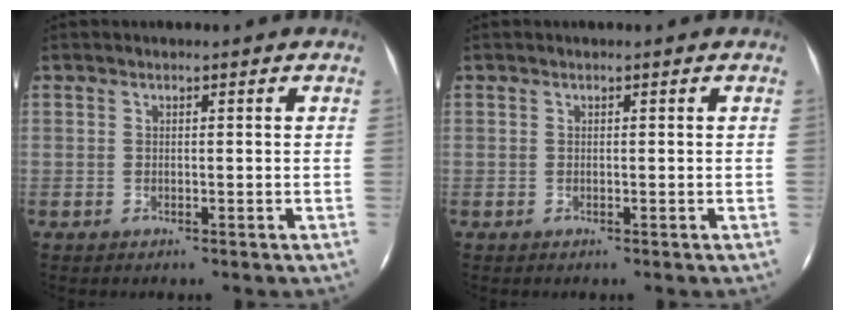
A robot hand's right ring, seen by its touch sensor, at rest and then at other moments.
{"total": 0.0}